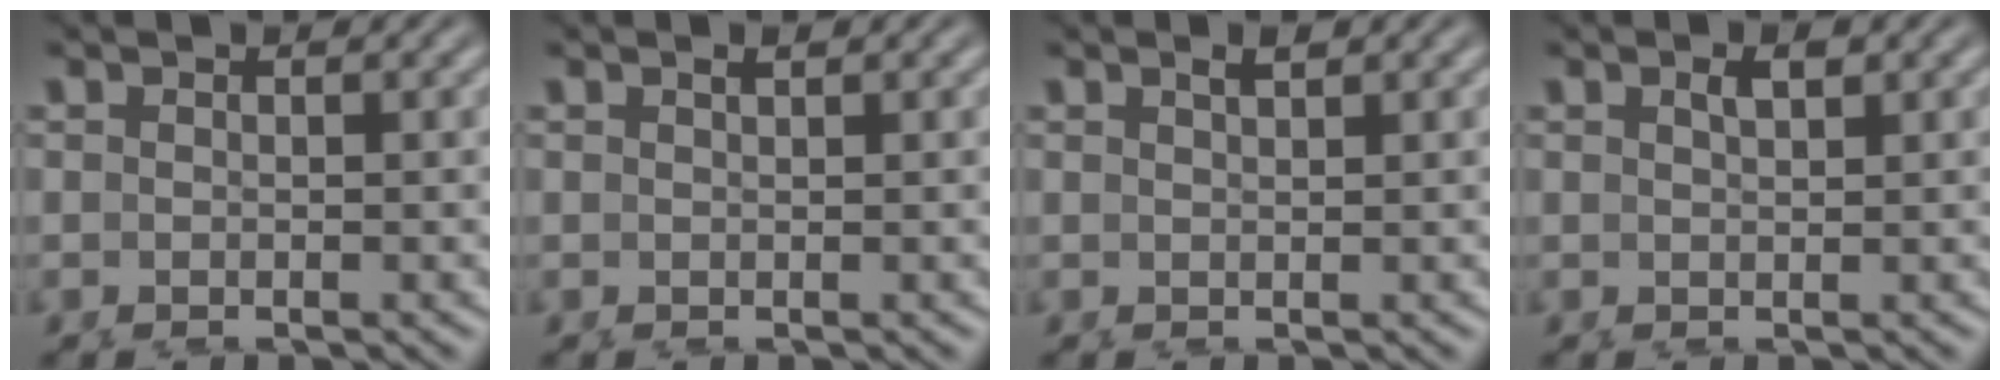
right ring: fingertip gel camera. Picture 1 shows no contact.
{"total": 0.7, "force": [0.2, -0.6, 0.1], "torque": [-0.002, -0.003, 0.009]}
{"total": 1.0, "force": [0.4, -0.8, 0.4], "torque": [-0.003, -0.003, 0.016]}
{"total": 1.0, "force": [0.3, -0.5, 0.8], "torque": [-0.005, -0.002, 0.012]}